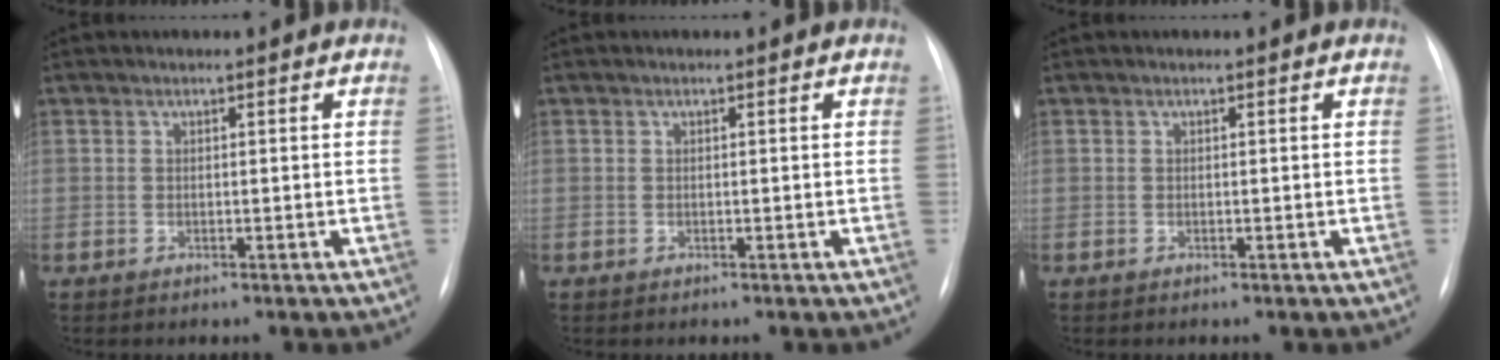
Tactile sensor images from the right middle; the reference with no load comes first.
{"total": 0.0}
{"total": 0.0}